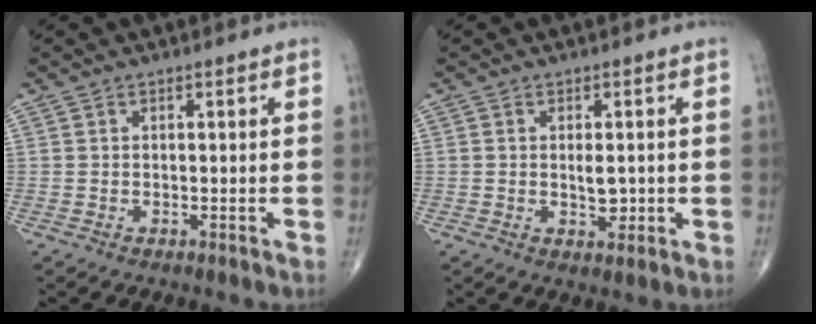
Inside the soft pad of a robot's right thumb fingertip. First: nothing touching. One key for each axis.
{"total": 3.3, "fx": -0.1, "fy": 1.7, "fz": 2.8, "tx": -0.039, "ty": -0.004, "tz": 0.001}